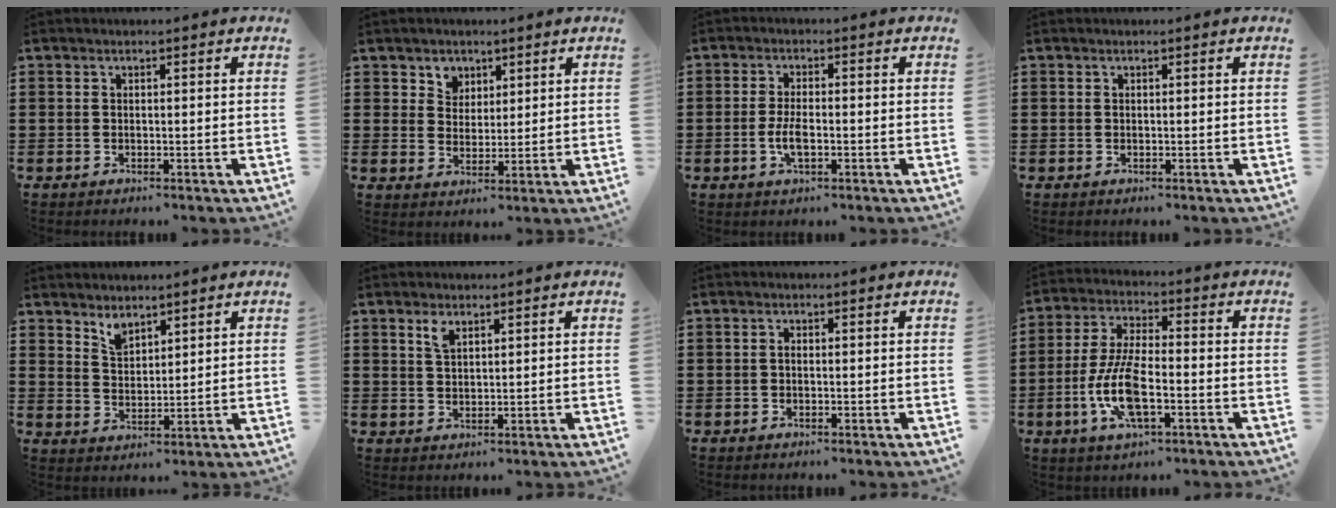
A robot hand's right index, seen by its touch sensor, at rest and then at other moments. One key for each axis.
{"total": 3.7, "fx": 2.2, "fy": 2.9, "fz": 0.0, "tx": -0.018, "ty": 0.013, "tz": 0.039}
{"total": 3.7, "fx": -0.9, "fy": 1.3, "fz": 3.3, "tx": -0.073, "ty": -0.002, "tz": -0.020}
{"total": 0.0}
{"total": 3.1, "fx": 2.8, "fy": 1.3, "fz": 0.5, "tx": -0.020, "ty": 0.001, "tz": 0.053}
{"total": 2.4, "fx": 1.7, "fy": 1.0, "fz": 1.4, "tx": -0.032, "ty": 0.004, "tz": 0.030}
{"total": 0.6, "fx": -0.2, "fy": 0.3, "fz": 0.5, "tx": -0.011, "ty": -0.003, "tz": -0.003}
{"total": 9.7, "fx": -3.0, "fy": 3.3, "fz": 8.5, "tx": -0.195, "ty": -0.012, "tz": -0.061}